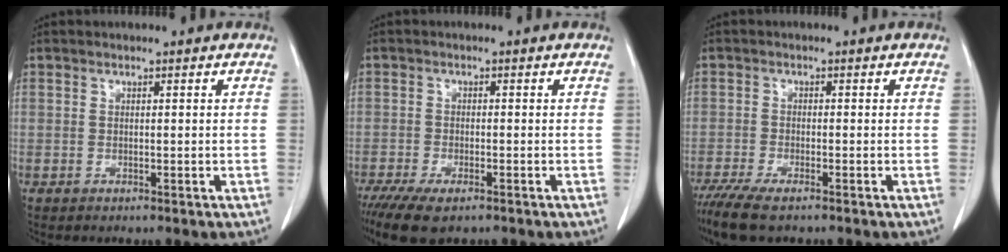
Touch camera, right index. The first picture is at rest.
{"total": 7.2, "force": [-5.1, 2.2, 4.5], "torque": [-0.074, -0.015, -0.082]}
{"total": 6.9, "force": [-5.2, 1.3, 4.4], "torque": [-0.076, -0.016, -0.088]}